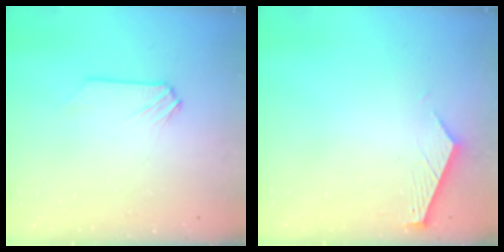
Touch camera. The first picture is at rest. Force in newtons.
{"total": 3.8, "press": 3.8, "slide": 0.3}